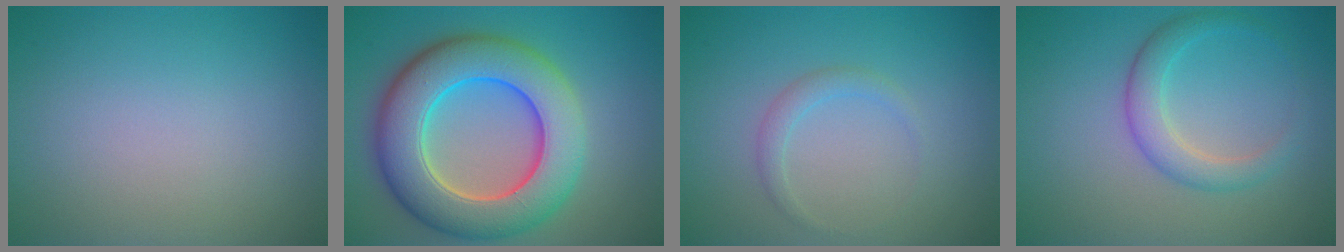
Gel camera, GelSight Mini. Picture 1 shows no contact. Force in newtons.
{"total": 10.7, "press": 10.7, "slide": 0.2}
{"total": 1.3, "press": 1.3, "slide": 0.1}
{"total": 2.9, "press": 2.9, "slide": 0.1}